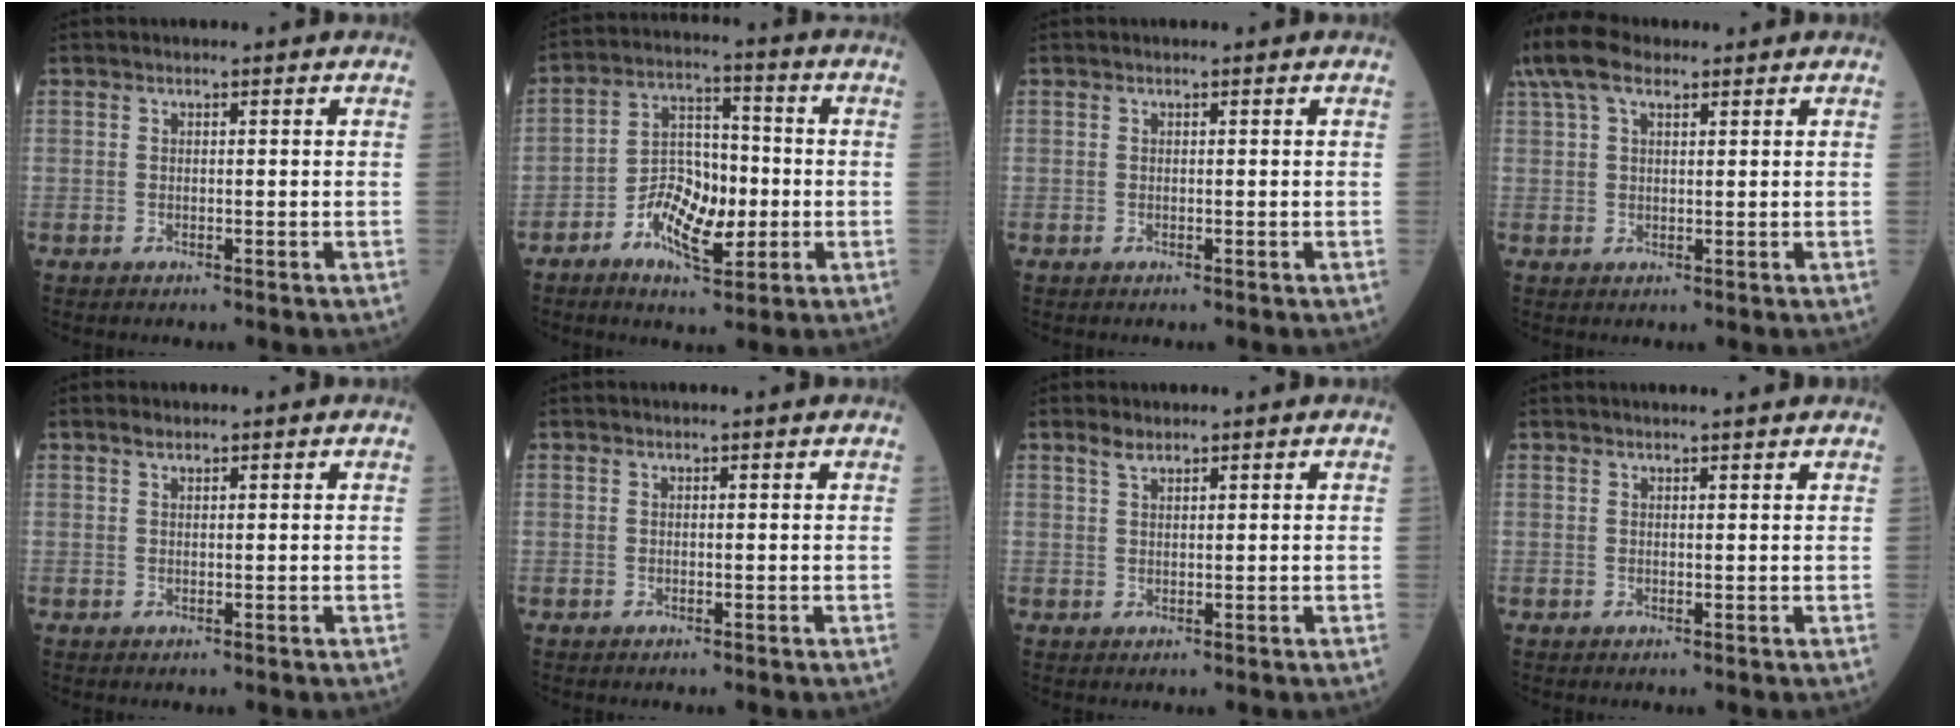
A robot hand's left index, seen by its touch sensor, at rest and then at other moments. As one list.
[{"total": 9.7, "force": [-3.2, 4.8, 7.8], "torque": [-0.147, 0.010, -0.056]}, {"total": 0.0}, {"total": 9.5, "force": [6.3, 4.0, 5.8], "torque": [-0.137, 0.043, 0.122]}, {"total": 0.8, "force": [0.7, 0.2, 0.4], "torque": [-0.012, 0.006, 0.015]}, {"total": 0.0}, {"total": 1.5, "force": [1.3, 0.4, 0.7], "torque": [-0.018, 0.007, 0.029]}, {"total": 2.6, "force": [2.4, -0.1, 1.1], "torque": [-0.013, 0.010, 0.028]}]